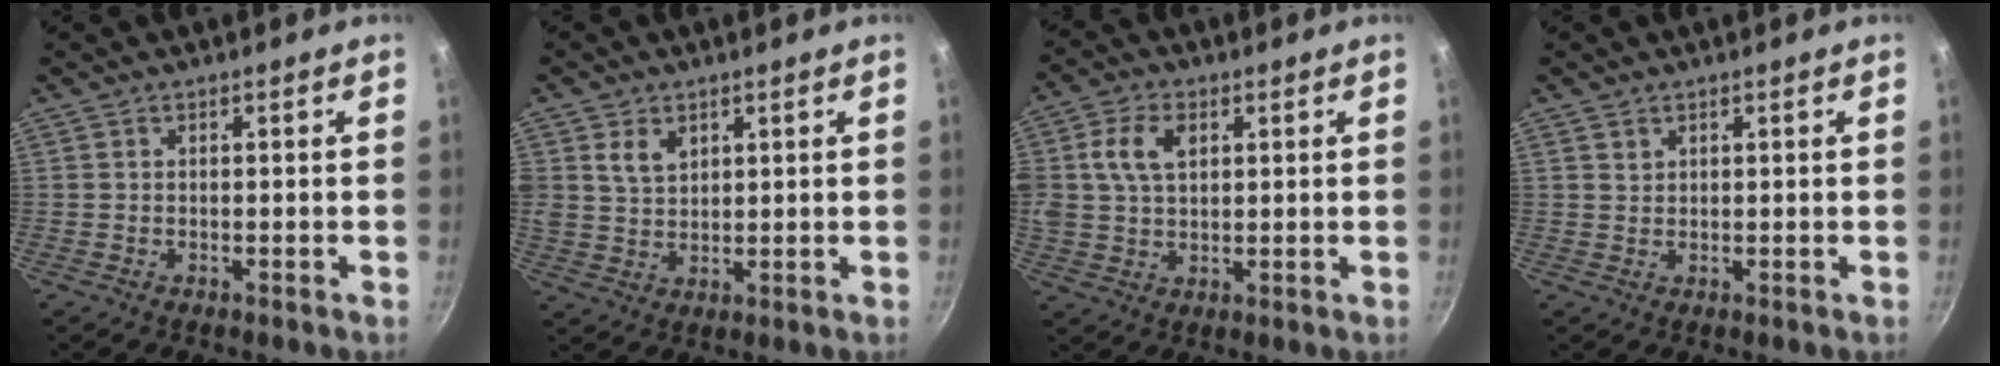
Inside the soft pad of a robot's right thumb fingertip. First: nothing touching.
{"total": 5.1, "force": [2.3, 3.7, 2.8], "torque": [-0.039, -0.010, 0.047]}
{"total": 9.6, "force": [2.7, 6.3, 6.6], "torque": [-0.120, 0.010, 0.045]}
{"total": 1.2, "force": [0.8, 0.9, 0.4], "torque": [-0.004, 0.000, 0.014]}